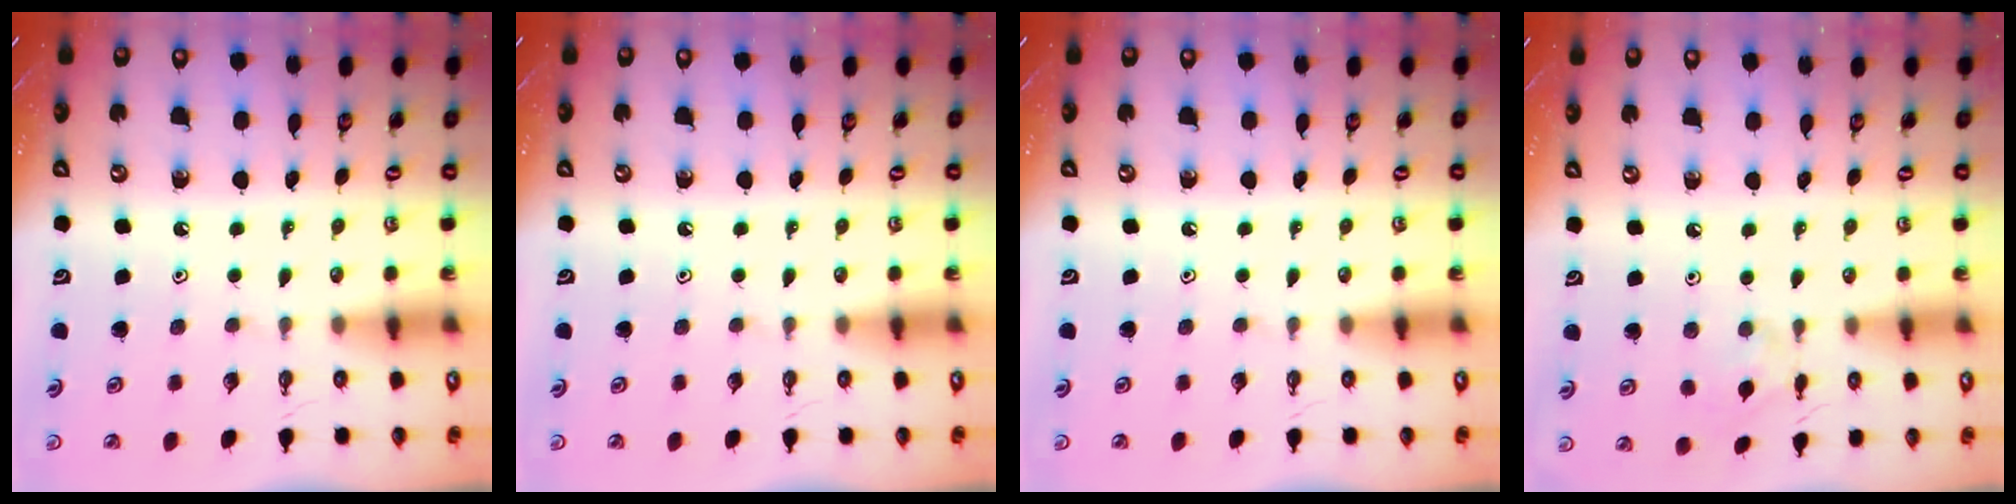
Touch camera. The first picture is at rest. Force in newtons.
{"total": 0.0}
{"total": 0.0}
{"total": 2.6, "press": 2.6, "slide": 0.6}